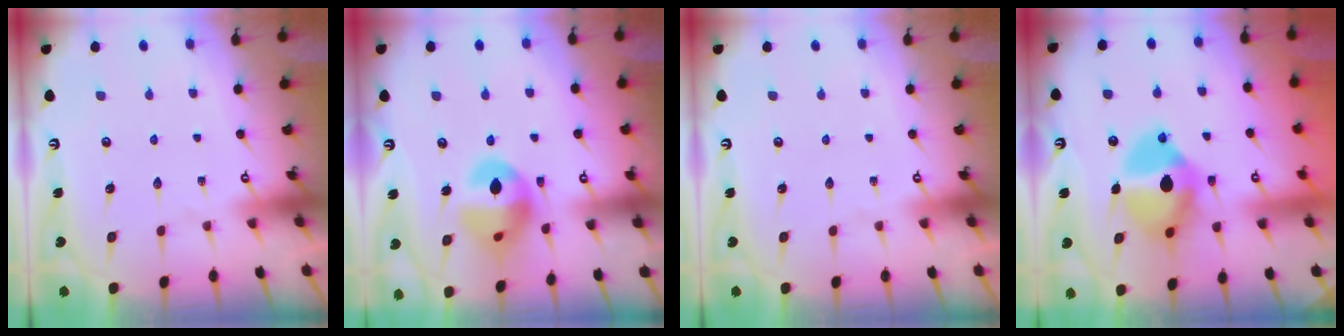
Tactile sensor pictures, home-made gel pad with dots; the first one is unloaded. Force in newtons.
{"total": 14.8, "press": 14.0, "slide": 4.8}
{"total": 0.0}
{"total": 14.8, "press": 14.8, "slide": 0.6}